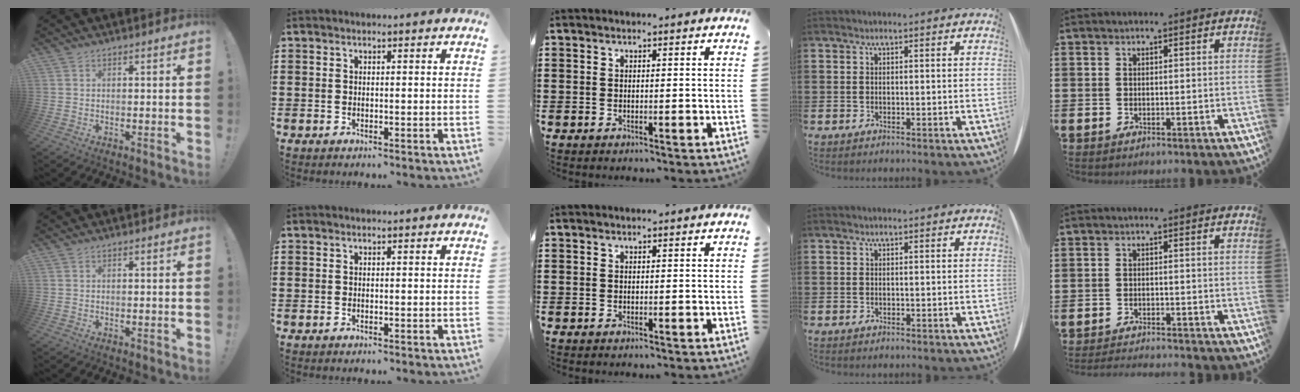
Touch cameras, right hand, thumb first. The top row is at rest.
{"little": {"total": 1.6, "force": [-1.6, -0.2, 0.1], "torque": [-0.003, 0.003, -0.032]}}